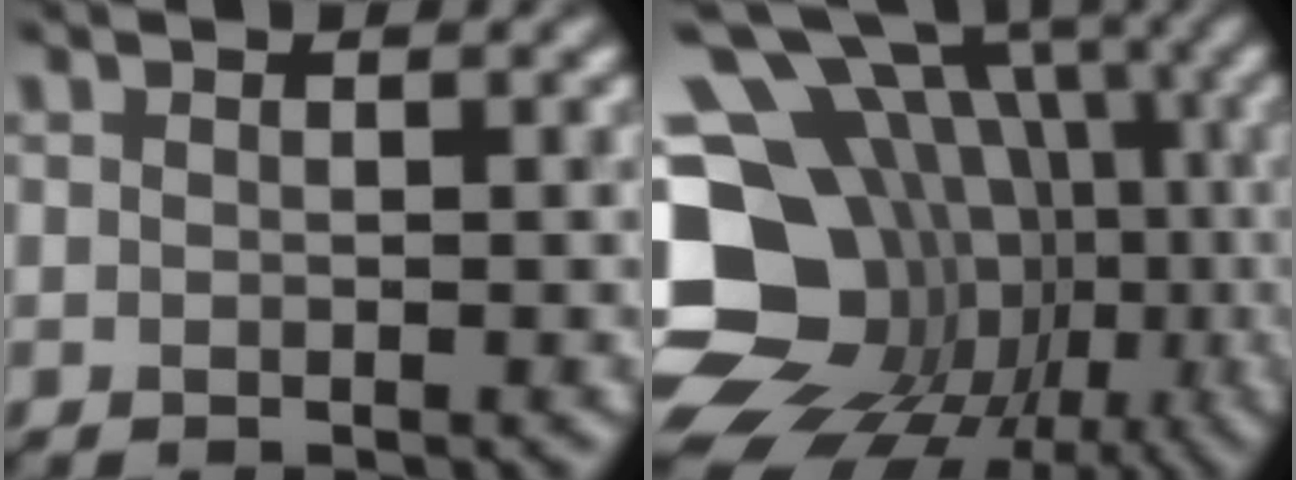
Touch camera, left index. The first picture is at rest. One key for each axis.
{"total": 20.0, "fx": -4.1, "fy": 16.7, "fz": 10.3, "tx": -0.161, "ty": 0.011, "tz": -0.074}